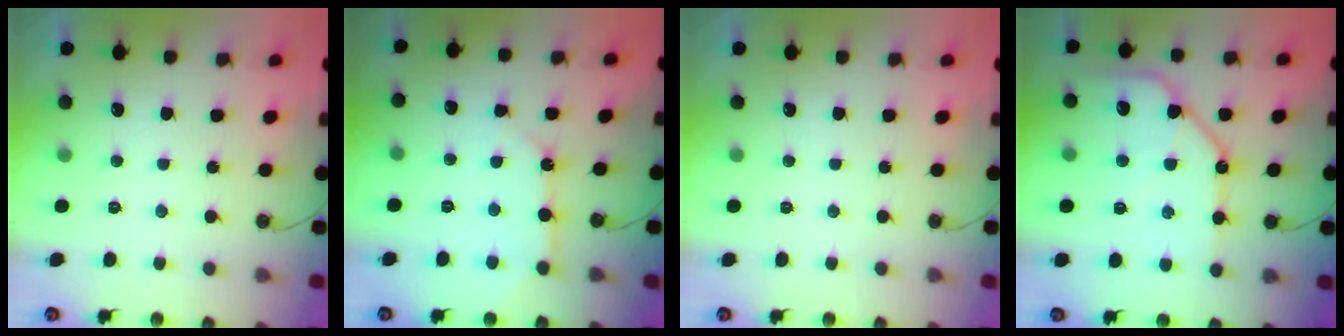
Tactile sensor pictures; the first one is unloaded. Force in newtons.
{"total": 7.8, "press": 7.8, "slide": 0.3}
{"total": 0.0}
{"total": 14.6, "press": 14.5, "slide": 1.6}